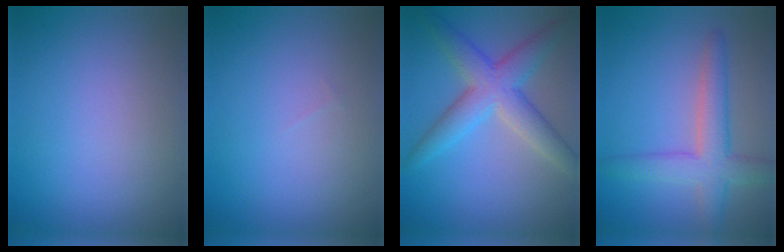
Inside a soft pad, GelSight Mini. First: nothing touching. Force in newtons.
{"total": 0.0}
{"total": 5.7, "press": 5.6, "slide": 0.4}
{"total": 4.7, "press": 4.7, "slide": 0.1}